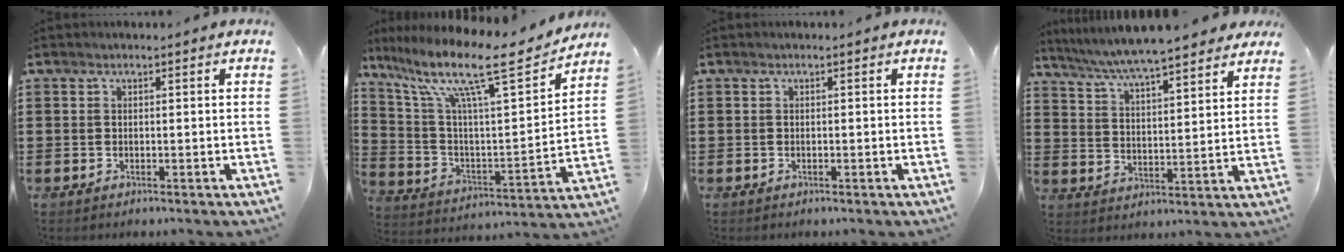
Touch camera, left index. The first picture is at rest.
{"total": 14.5, "force": [10.2, 2.2, 10.0], "torque": [-0.212, -0.058, 0.158]}
{"total": 0.0}
{"total": 6.2, "force": [5.8, 0.0, 2.0], "torque": [-0.066, -0.032, 0.099]}